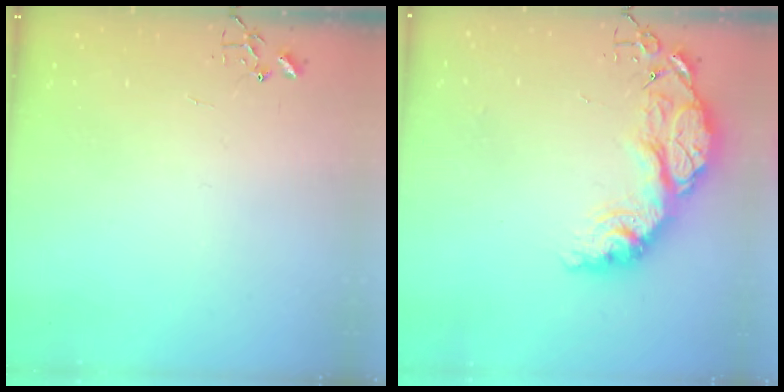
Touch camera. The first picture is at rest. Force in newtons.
{"total": 19.9, "press": 19.9, "slide": 1.4}